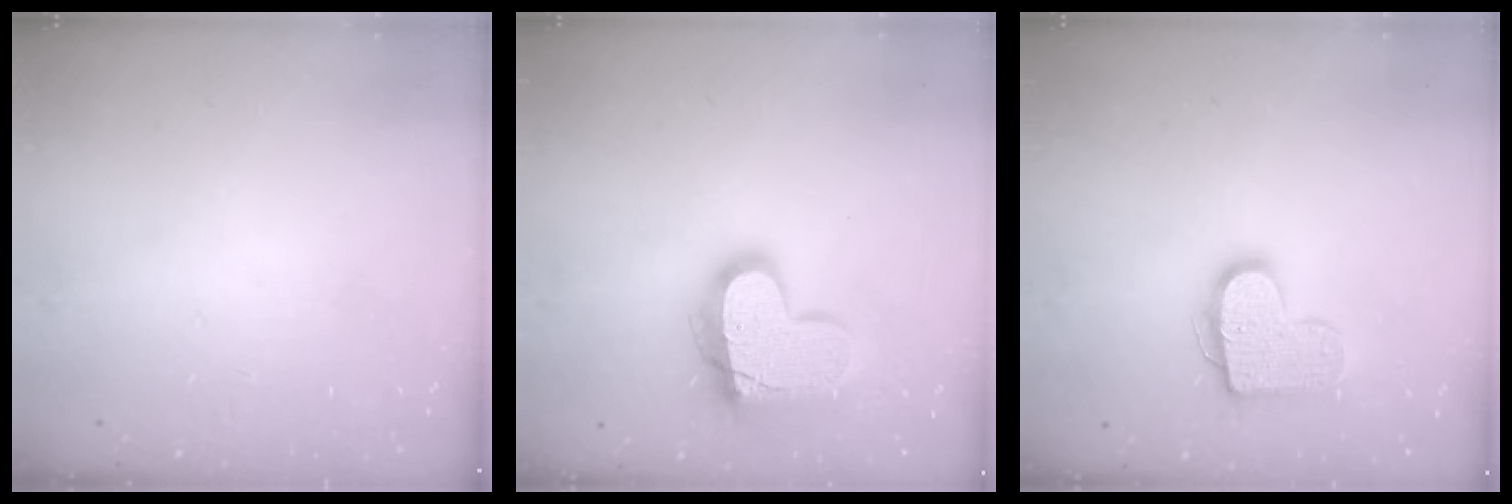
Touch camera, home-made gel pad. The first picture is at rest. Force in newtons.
{"total": 17.6, "press": 17.6, "slide": 1.2}
{"total": 12.8, "press": 12.8, "slide": 0.6}